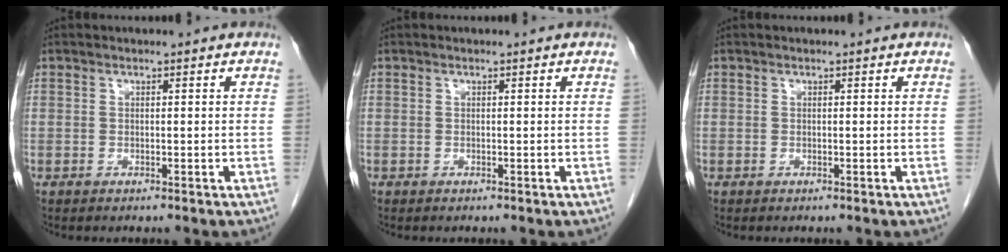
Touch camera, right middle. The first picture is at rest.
{"total": 0.0}
{"total": 0.0}